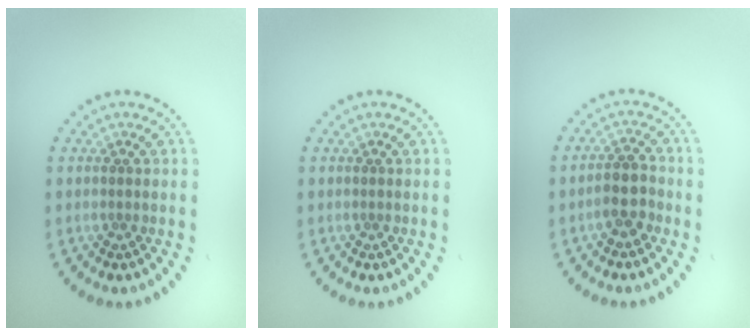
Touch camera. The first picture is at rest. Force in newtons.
{"total": 0.0}
{"total": 2.5, "press": 2.3, "slide": 0.8}